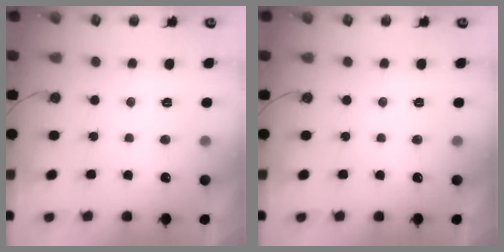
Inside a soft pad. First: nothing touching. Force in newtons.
{"total": 0.0}